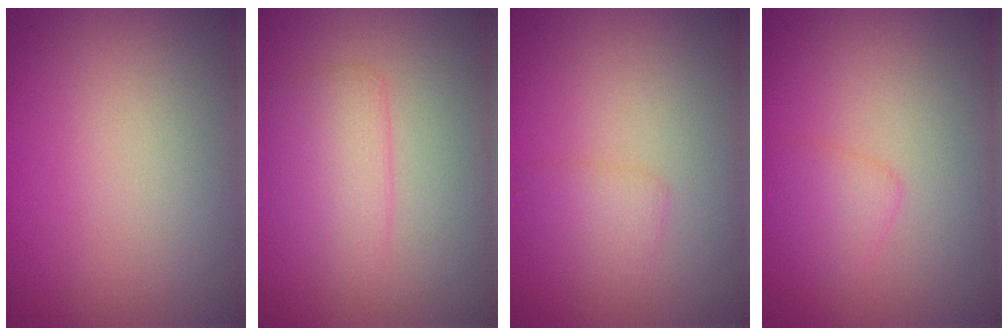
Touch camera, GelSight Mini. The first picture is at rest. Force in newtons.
{"total": 2.9, "press": 2.9, "slide": 0.2}
{"total": 1.6, "press": 1.6, "slide": 0.1}
{"total": 1.7, "press": 1.7, "slide": 0.2}